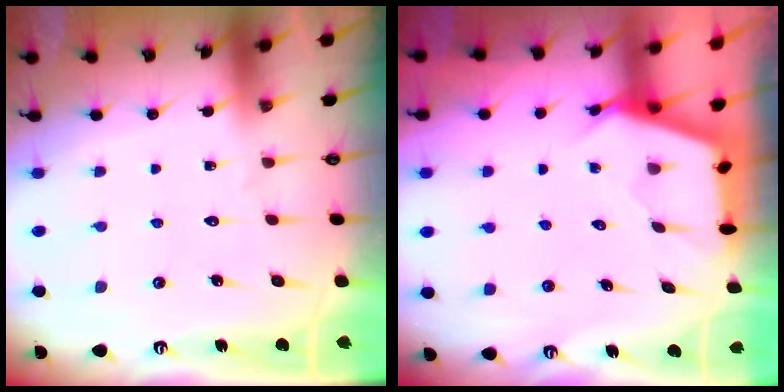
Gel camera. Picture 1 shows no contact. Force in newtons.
{"total": 2.7, "press": 2.7, "slide": 0.3}